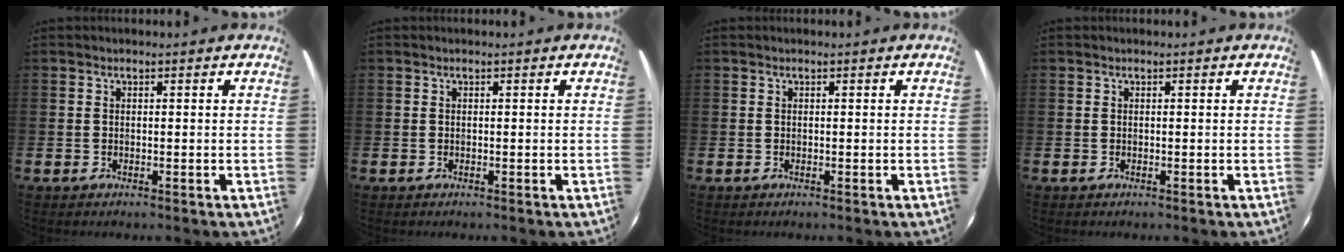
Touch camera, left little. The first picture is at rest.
{"total": 0.0}
{"total": 0.0}
{"total": 0.0}